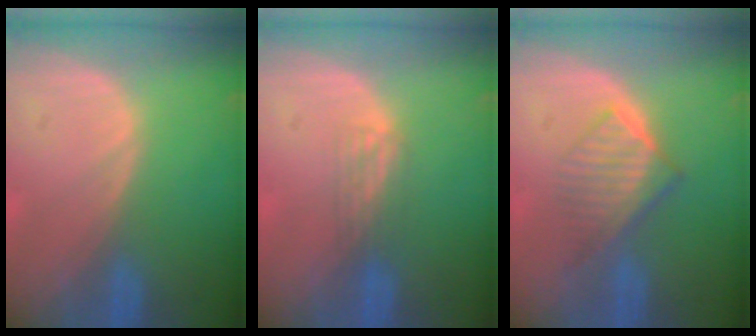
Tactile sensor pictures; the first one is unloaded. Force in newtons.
{"total": 2.2, "press": 1.8, "slide": 1.2}
{"total": 6.5, "press": 5.5, "slide": 3.4}